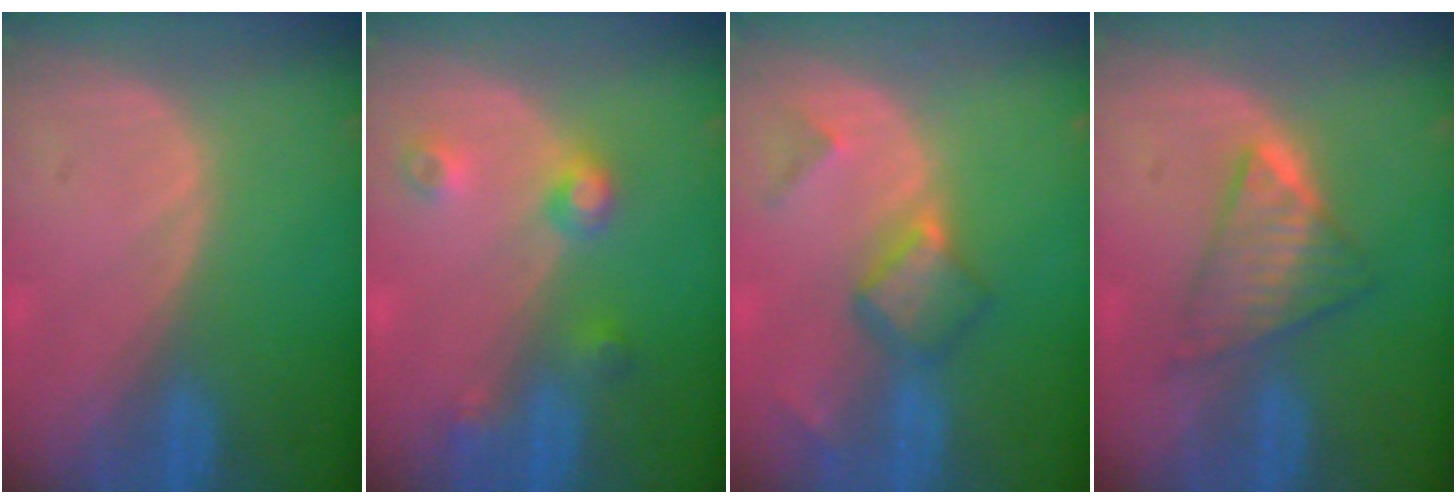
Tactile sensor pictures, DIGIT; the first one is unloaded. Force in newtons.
{"total": 4.5, "press": 4.0, "slide": 2.1}
{"total": 5.5, "press": 5.0, "slide": 2.2}
{"total": 5.8, "press": 5.8, "slide": 0.7}